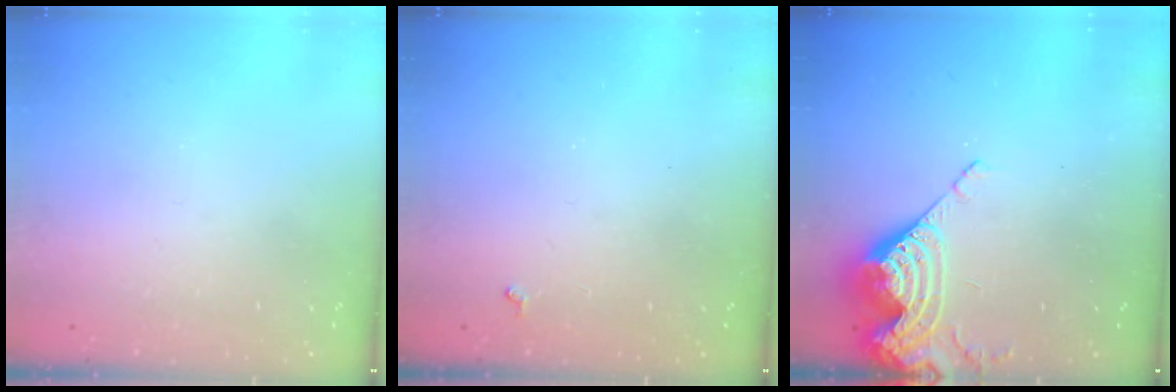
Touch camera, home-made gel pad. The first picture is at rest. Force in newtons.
{"total": 2.9, "press": 2.9, "slide": 0.4}
{"total": 9.6, "press": 9.6, "slide": 0.9}